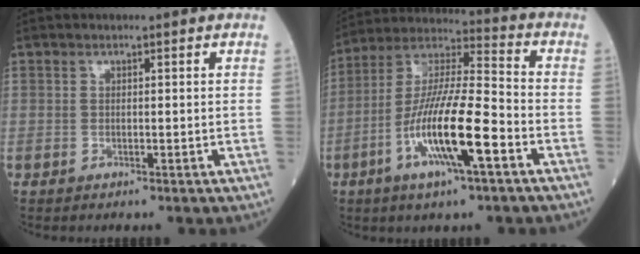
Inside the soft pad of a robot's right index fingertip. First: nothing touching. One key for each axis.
{"total": 15.7, "fx": -5.7, "fy": 1.8, "fz": 14.5, "tx": -0.283, "ty": -0.007, "tz": -0.107}